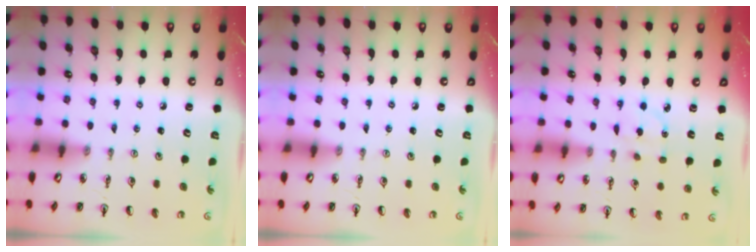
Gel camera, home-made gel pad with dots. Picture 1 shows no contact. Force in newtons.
{"total": 0.0}
{"total": 3.6, "press": 3.5, "slide": 0.7}